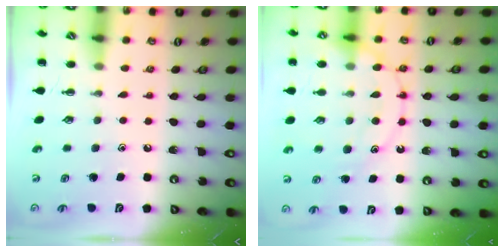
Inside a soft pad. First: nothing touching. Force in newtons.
{"total": 14.8, "press": 14.8, "slide": 1.4}